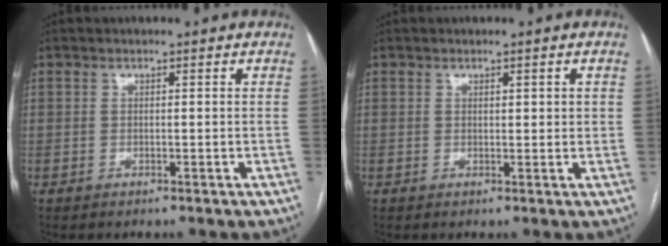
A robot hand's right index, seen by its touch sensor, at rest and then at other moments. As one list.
[{"total": 1.7, "force": [0.7, 0.7, 1.4], "torque": [-0.018, 0.000, 0.008]}]